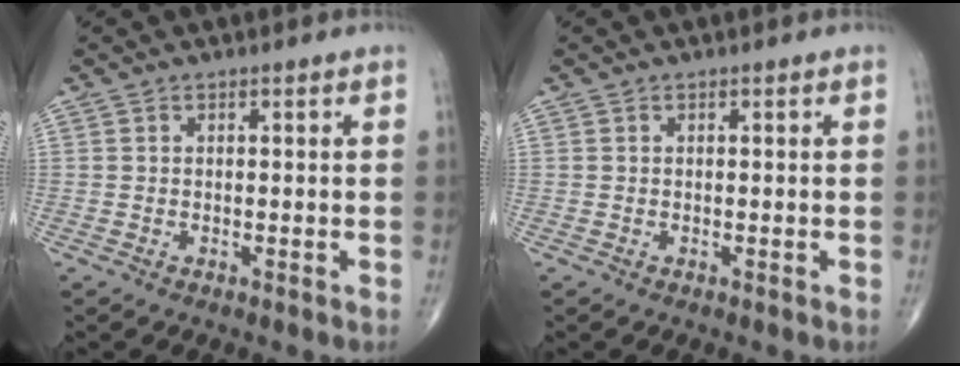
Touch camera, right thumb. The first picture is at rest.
{"total": 0.0}